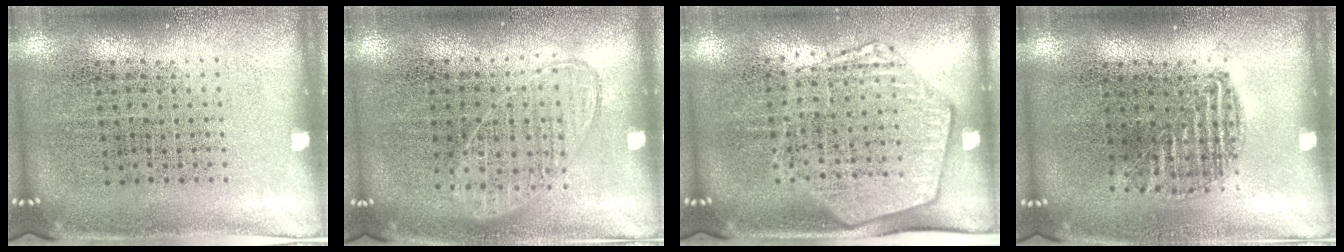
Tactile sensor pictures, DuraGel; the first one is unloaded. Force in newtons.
{"total": 0.9, "press": 0.8, "slide": 0.3}
{"total": 1.9, "press": 1.7, "slide": 0.9}
{"total": 0.9, "press": 0.8, "slide": 0.3}